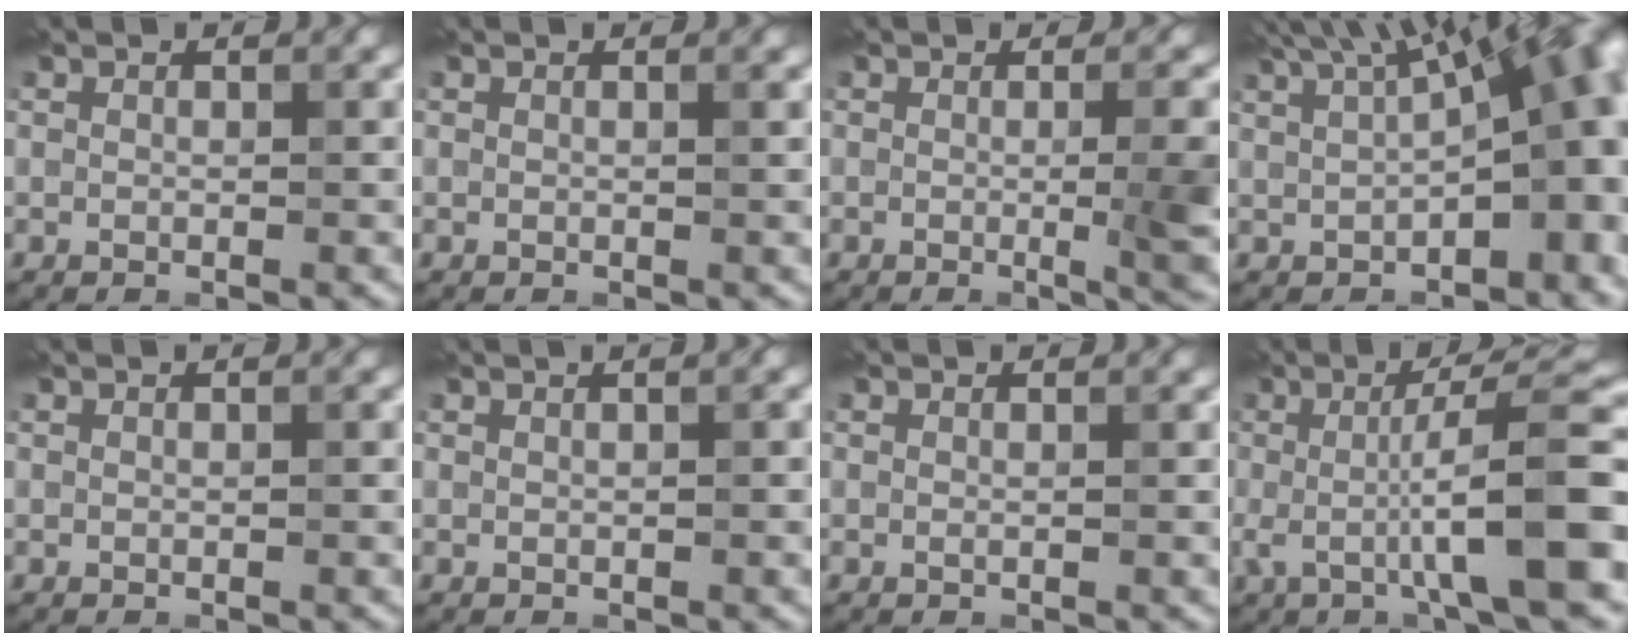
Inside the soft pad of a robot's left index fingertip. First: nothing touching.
{"total": 0.7, "force": [0.2, 0.2, 0.6], "torque": [-0.002, 0.002, -0.001]}
{"total": 8.1, "force": [-0.7, 2.9, 7.6], "torque": [-0.059, -0.005, -0.004]}
{"total": 15.5, "force": [3.0, 6.7, 13.6], "torque": [-0.158, 0.025, 0.067]}
{"total": 0.0}
{"total": 1.6, "force": [0.5, 0.6, 1.4], "torque": [-0.015, 0.002, -0.003]}
{"total": 0.0}
{"total": 9.9, "force": [-0.7, 2.1, 9.6], "torque": [-0.132, 0.001, -0.014]}